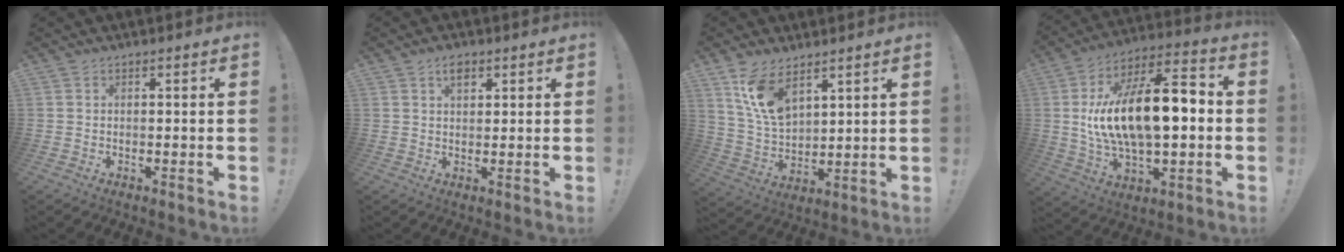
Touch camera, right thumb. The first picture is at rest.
{"total": 3.7, "force": [2.0, 2.1, 2.3], "torque": [-0.030, -0.004, 0.033]}
{"total": 12.2, "force": [7.7, 6.4, 7.0], "torque": [-0.147, -0.036, 0.152]}
{"total": 22.5, "force": [0.7, 10.7, 19.8], "torque": [-0.343, -0.004, 0.009]}